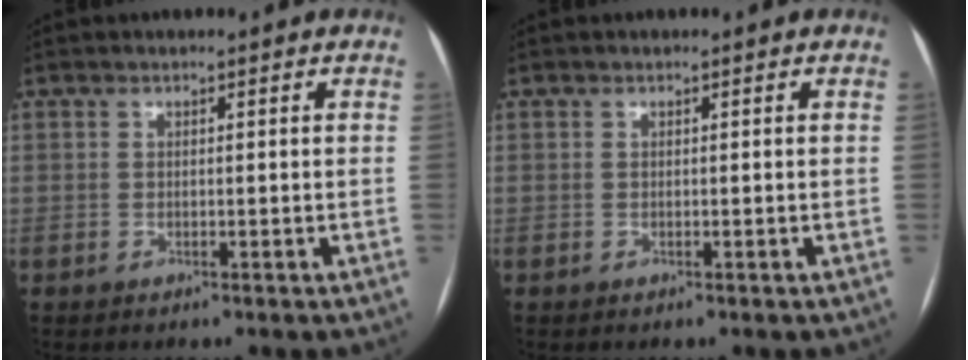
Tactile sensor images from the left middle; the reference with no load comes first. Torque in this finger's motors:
{"motor_torque": [0.02, 0.12, 0.00, 0.01]}